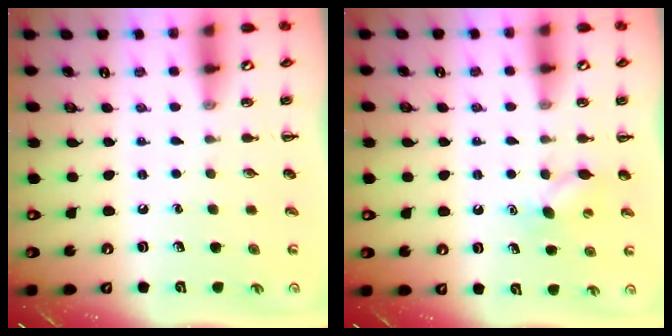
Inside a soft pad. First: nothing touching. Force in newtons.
{"total": 6.2, "press": 6.1, "slide": 1.4}